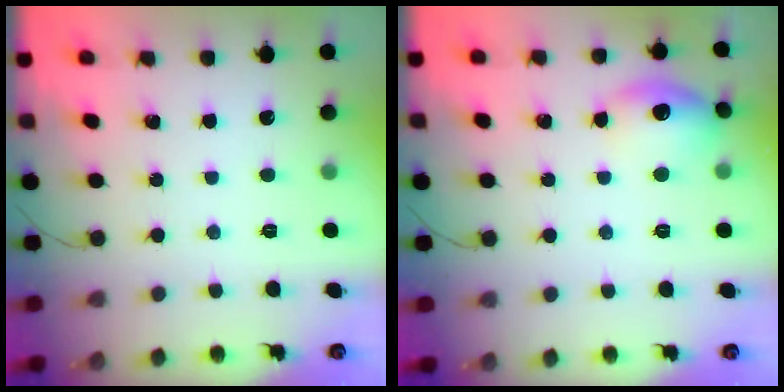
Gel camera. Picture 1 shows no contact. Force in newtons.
{"total": 10.8, "press": 10.7, "slide": 0.9}